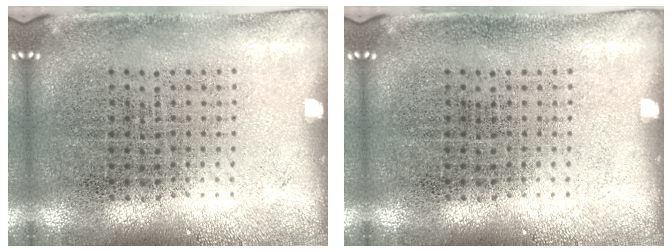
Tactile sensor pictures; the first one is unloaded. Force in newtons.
{"total": 0.0}